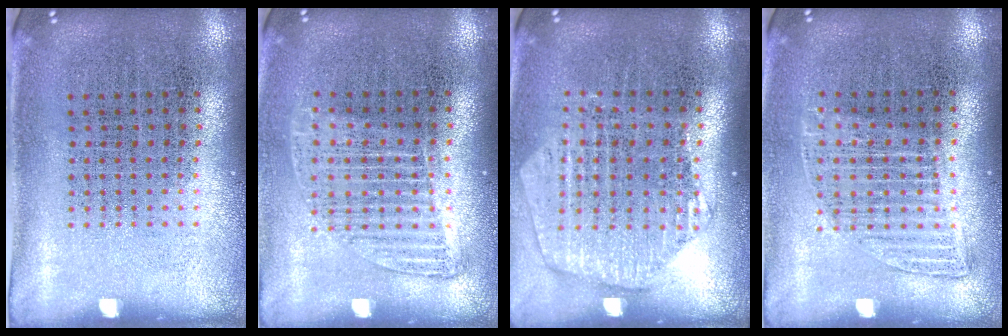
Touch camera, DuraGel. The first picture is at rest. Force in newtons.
{"total": 1.3, "press": 1.1, "slide": 0.7}
{"total": 1.7, "press": 1.6, "slide": 0.7}
{"total": 1.1, "press": 1.0, "slide": 0.5}